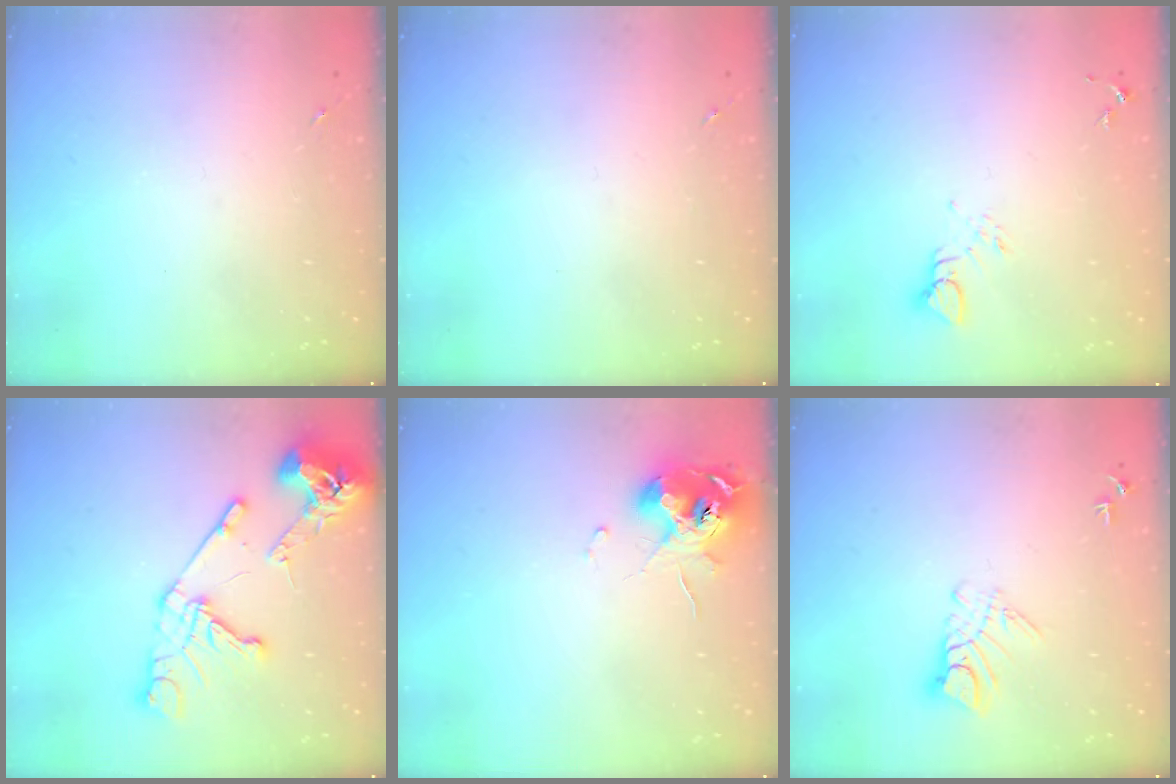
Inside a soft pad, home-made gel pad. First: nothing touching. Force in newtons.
{"total": 0.0}
{"total": 3.8, "press": 3.7, "slide": 0.4}
{"total": 17.0, "press": 16.9, "slide": 1.9}
{"total": 10.8, "press": 10.7, "slide": 1.2}
{"total": 7.6, "press": 7.5, "slide": 0.7}